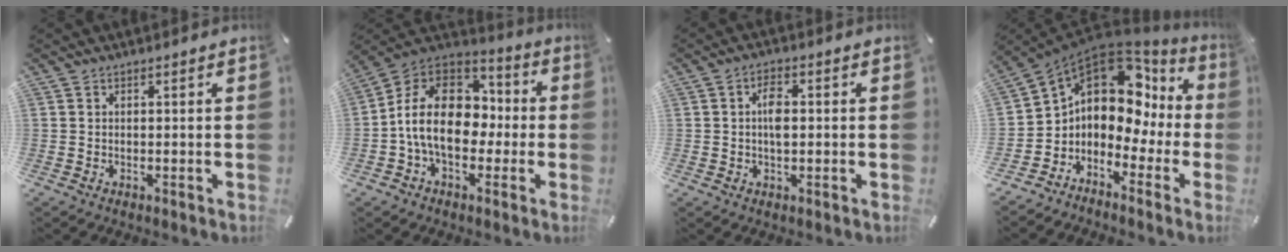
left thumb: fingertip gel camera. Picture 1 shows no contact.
{"total": 17.2, "force": [-2.1, 12.5, 11.7], "torque": [-0.237, 0.018, -0.039]}
{"total": 4.3, "force": [0.2, 2.2, 3.7], "torque": [-0.072, 0.001, -0.003]}
{"total": 10.8, "force": [2.8, 8.5, 6.1], "torque": [-0.098, -0.034, 0.042]}